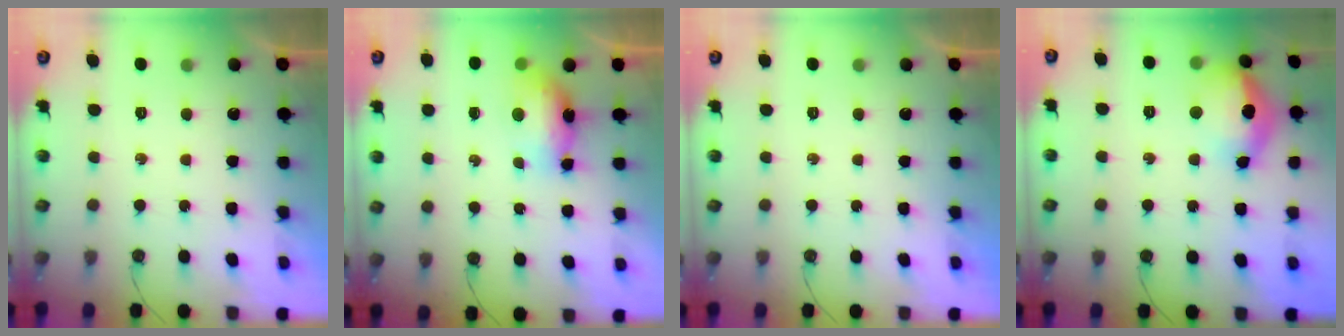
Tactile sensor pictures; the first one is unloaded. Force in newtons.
{"total": 10.0, "press": 8.3, "slide": 5.6}
{"total": 0.0}
{"total": 15.2, "press": 15.0, "slide": 1.9}